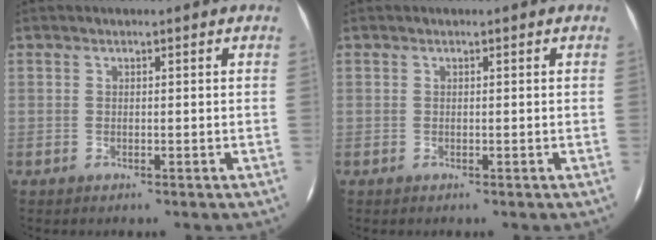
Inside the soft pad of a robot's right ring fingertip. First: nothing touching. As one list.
[{"total": 0.0}]